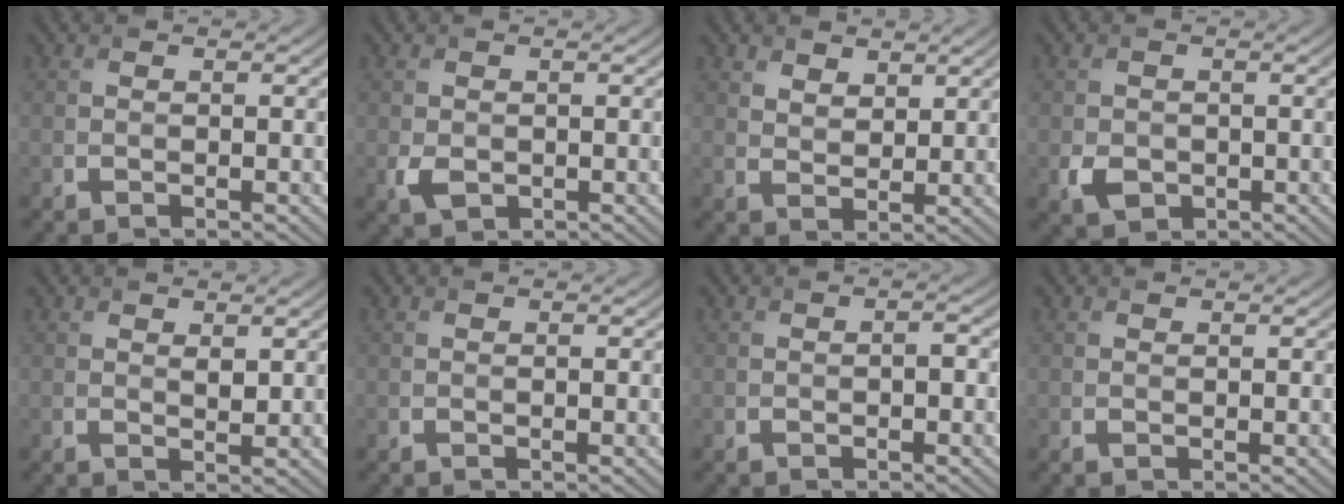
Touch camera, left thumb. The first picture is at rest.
{"total": 2.0, "force": [-0.5, 1.5, 1.1], "torque": [-0.029, -0.010, -0.007]}
{"total": 3.1, "force": [2.3, 1.6, 1.3], "torque": [-0.031, -0.004, 0.047]}
{"total": 2.6, "force": [-1.0, 2.1, 1.2], "torque": [-0.028, -0.012, -0.017]}
{"total": 1.3, "force": [0.6, 0.5, 1.0], "torque": [-0.021, -0.006, 0.015]}
{"total": 0.0}
{"total": 1.1, "force": [-0.4, 0.3, 0.9], "torque": [-0.017, 0.002, -0.008]}
{"total": 0.0}